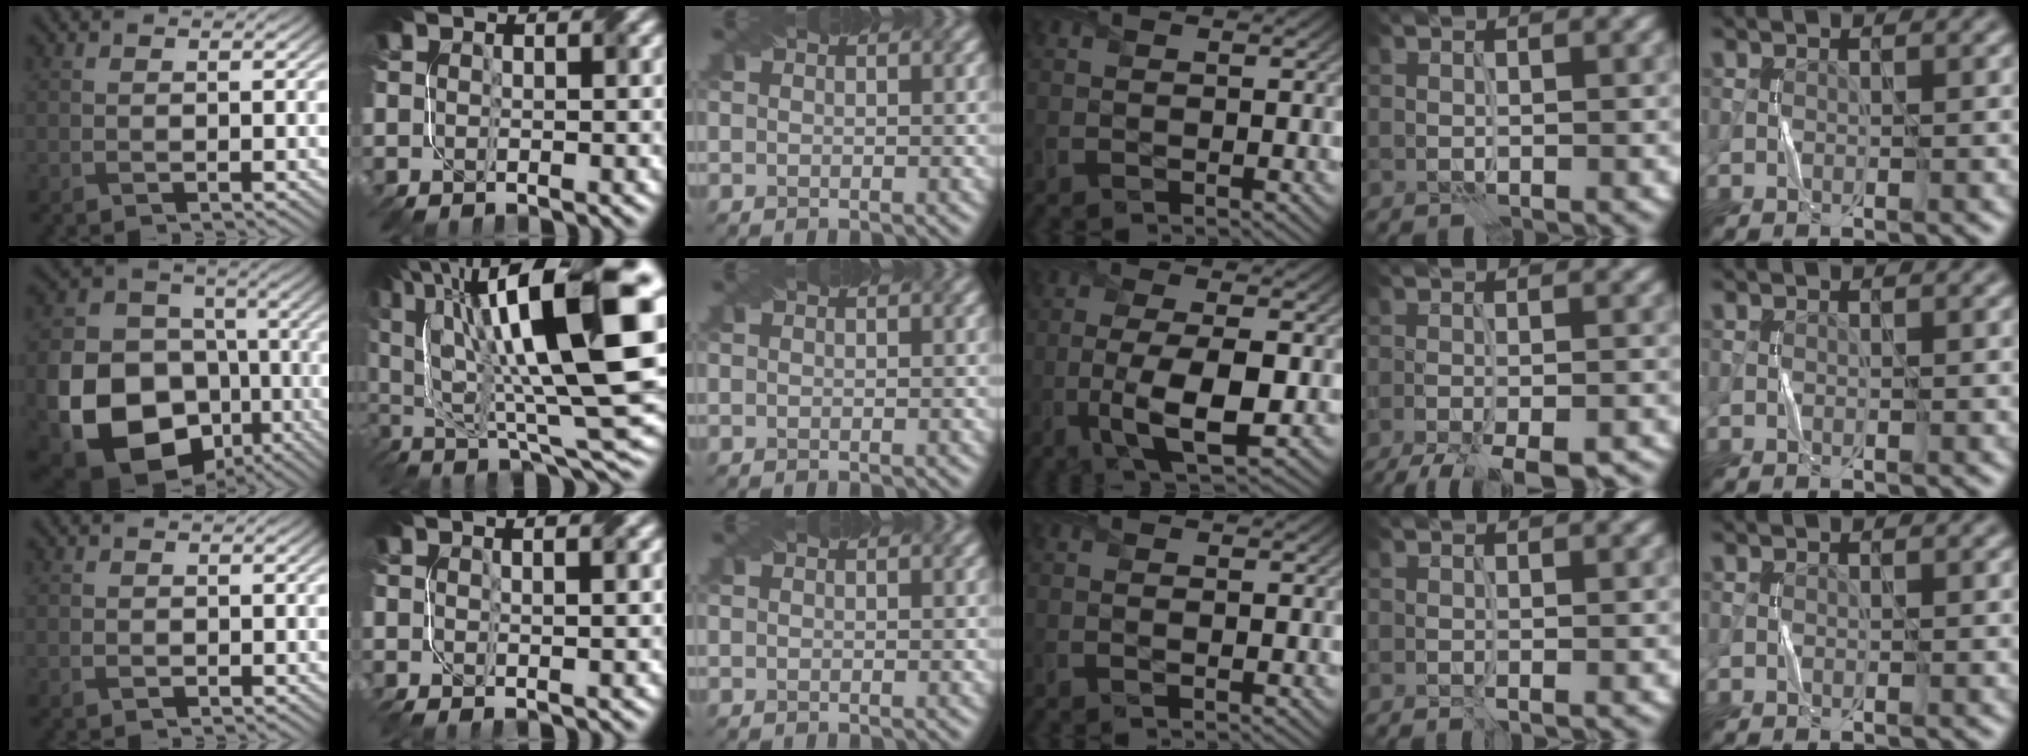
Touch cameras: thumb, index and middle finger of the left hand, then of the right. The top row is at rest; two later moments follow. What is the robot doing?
{"motion": "fold", "object": "napkin"}